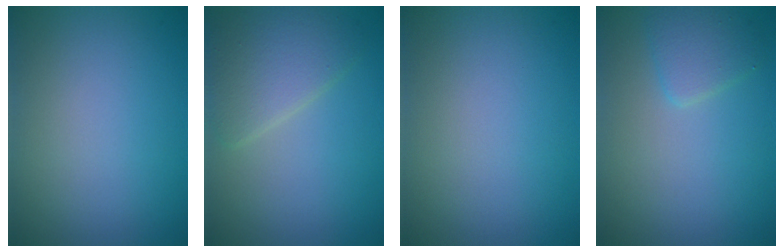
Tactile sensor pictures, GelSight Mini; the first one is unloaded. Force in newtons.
{"total": 4.0, "press": 4.0, "slide": 0.2}
{"total": 0.0}
{"total": 2.0, "press": 2.0, "slide": 0.1}